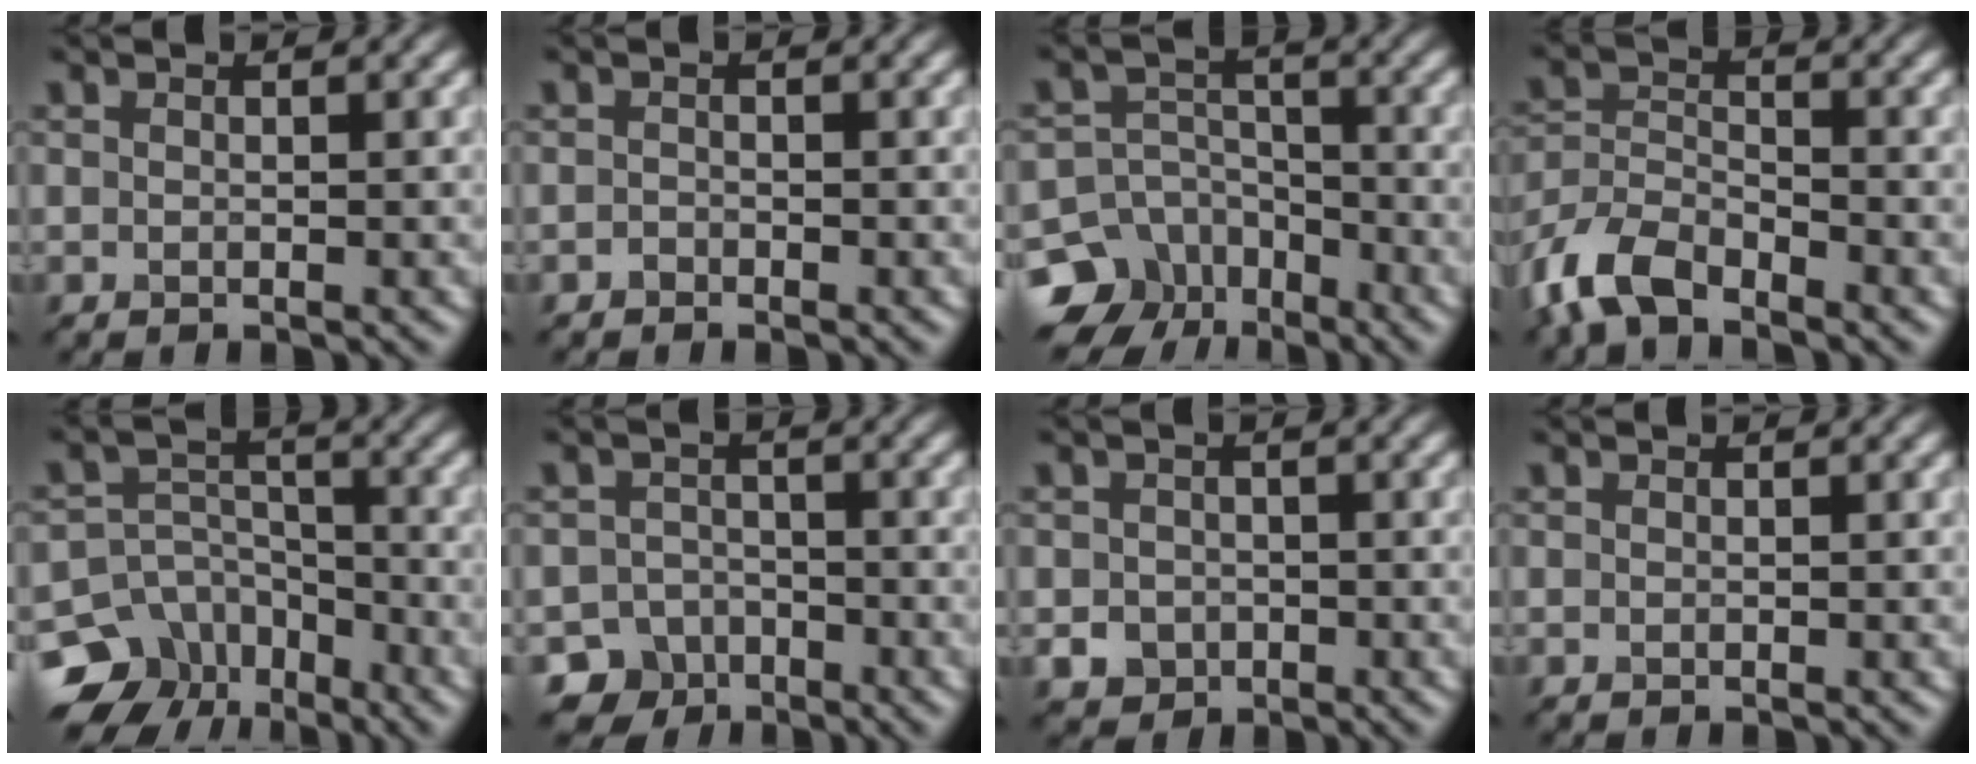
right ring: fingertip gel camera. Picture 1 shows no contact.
{"total": 0.5, "force": [-0.4, 0.3, 0.1], "torque": [-0.001, -0.001, -0.009]}
{"total": 9.2, "force": [-6.0, 6.6, 2.0], "torque": [-0.032, -0.011, -0.111]}
{"total": 6.2, "force": [-4.6, 2.7, 3.2], "torque": [-0.067, -0.002, -0.102]}
{"total": 10.3, "force": [-6.9, 7.2, 2.5], "torque": [-0.043, -0.008, -0.120]}
{"total": 5.2, "force": [-3.7, 3.6, 0.5], "torque": [0.019, -0.003, -0.059]}
{"total": 2.6, "force": [-0.9, 2.3, 0.8], "torque": [-0.011, -0.005, -0.014]}
{"total": 0.0}